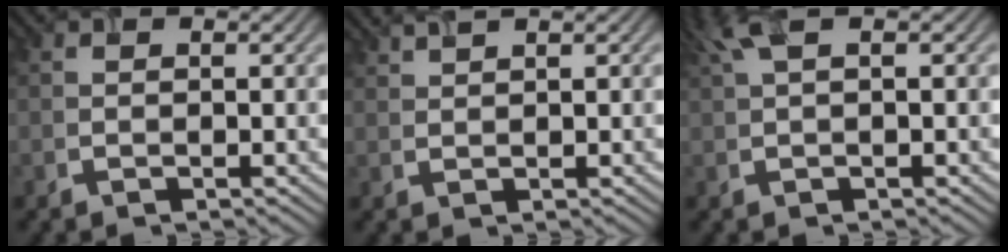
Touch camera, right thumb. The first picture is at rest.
{"total": 2.1, "force": [1.7, 0.3, 1.3], "torque": [-0.023, 0.008, 0.029]}
{"total": 3.5, "force": [1.5, 0.7, 3.1], "torque": [-0.068, 0.016, 0.030]}